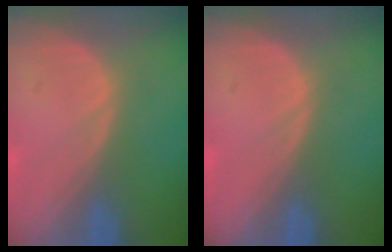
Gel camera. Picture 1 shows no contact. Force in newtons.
{"total": 0.0}